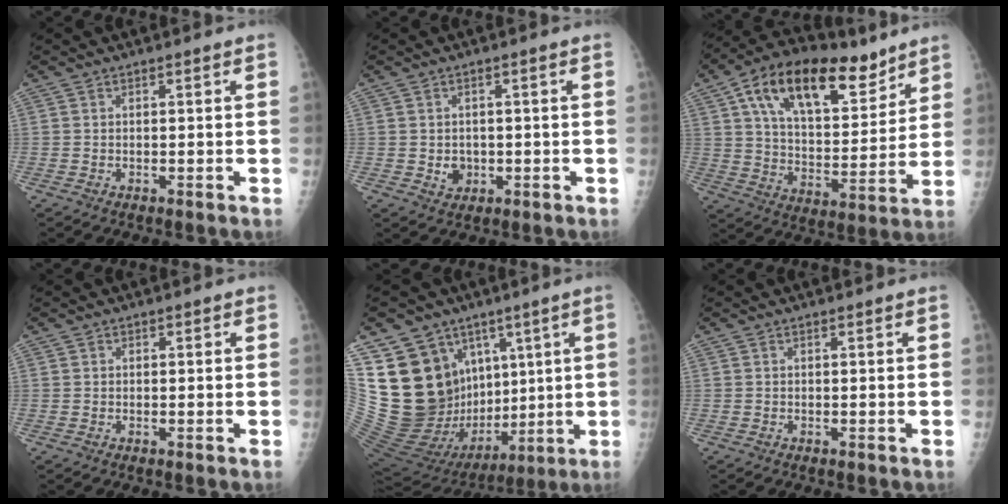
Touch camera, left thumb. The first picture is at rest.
{"total": 3.0, "force": [-0.4, 2.7, 1.4], "torque": [-0.006, 0.001, 0.002]}
{"total": 22.5, "force": [12.7, 11.3, 14.8], "torque": [-0.214, -0.029, 0.218]}
{"total": 0.6, "force": [0.1, 0.6, 0.1], "torque": [0.008, 0.003, 0.000]}
{"total": 26.8, "force": [8.5, 19.5, 16.3], "torque": [-0.277, -0.013, 0.184]}
{"total": 0.0}